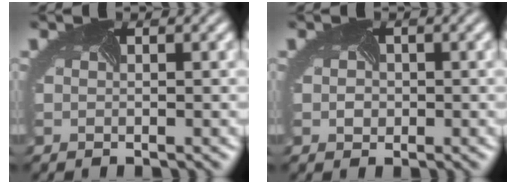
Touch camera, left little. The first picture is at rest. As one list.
[{"total": 0.9, "force": [-0.2, 0.8, 0.1], "torque": [-0.003, 0.002, -0.004]}]